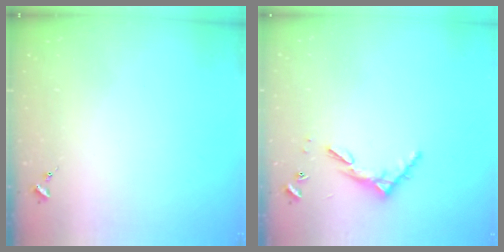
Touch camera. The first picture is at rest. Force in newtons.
{"total": 6.3, "press": 6.3, "slide": 0.5}